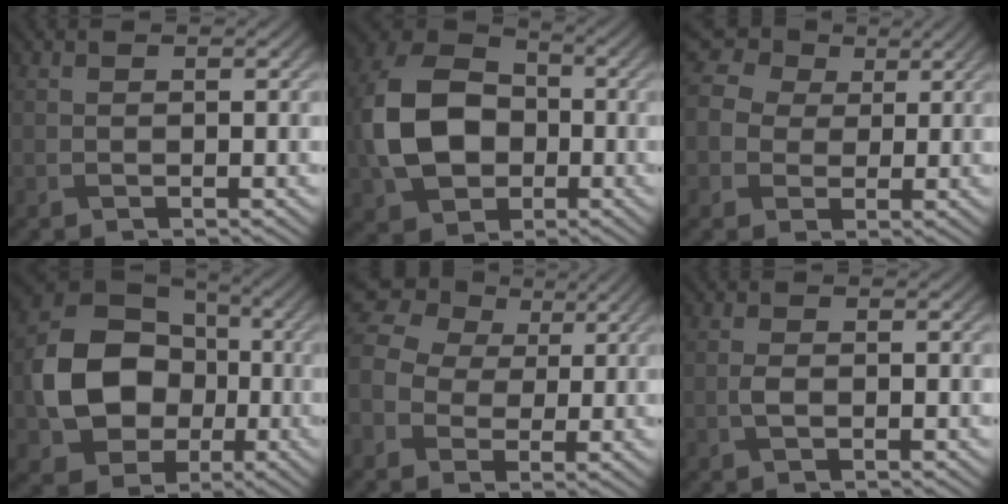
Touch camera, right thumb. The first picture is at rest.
{"total": 12.3, "force": [-1.3, 9.3, 8.0], "torque": [-0.183, 0.005, -0.033]}
{"total": 7.5, "force": [1.7, 6.5, 3.4], "torque": [-0.108, 0.026, 0.018]}
{"total": 12.7, "force": [-1.5, 10.3, 7.3], "torque": [-0.151, -0.001, -0.039]}
{"total": 9.8, "force": [1.0, 8.3, 5.0], "torque": [-0.157, 0.014, 0.009]}
{"total": 1.3, "force": [-0.2, 0.6, 1.1], "torque": [-0.026, 0.000, -0.006]}